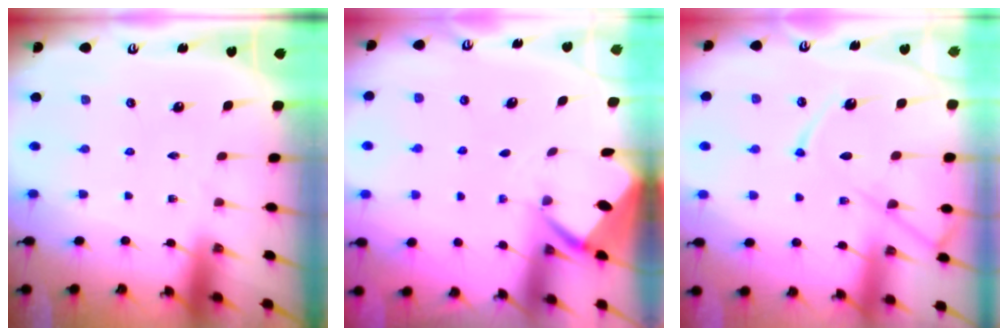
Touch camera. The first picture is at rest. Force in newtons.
{"total": 2.5, "press": 2.5, "slide": 0.3}
{"total": 11.6, "press": 11.5, "slide": 1.2}